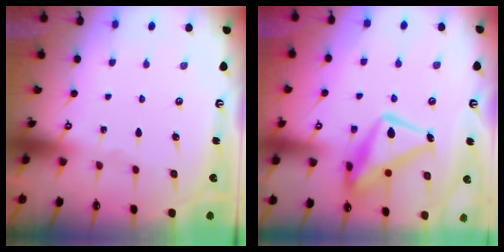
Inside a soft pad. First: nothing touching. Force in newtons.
{"total": 15.8, "press": 15.8, "slide": 1.5}